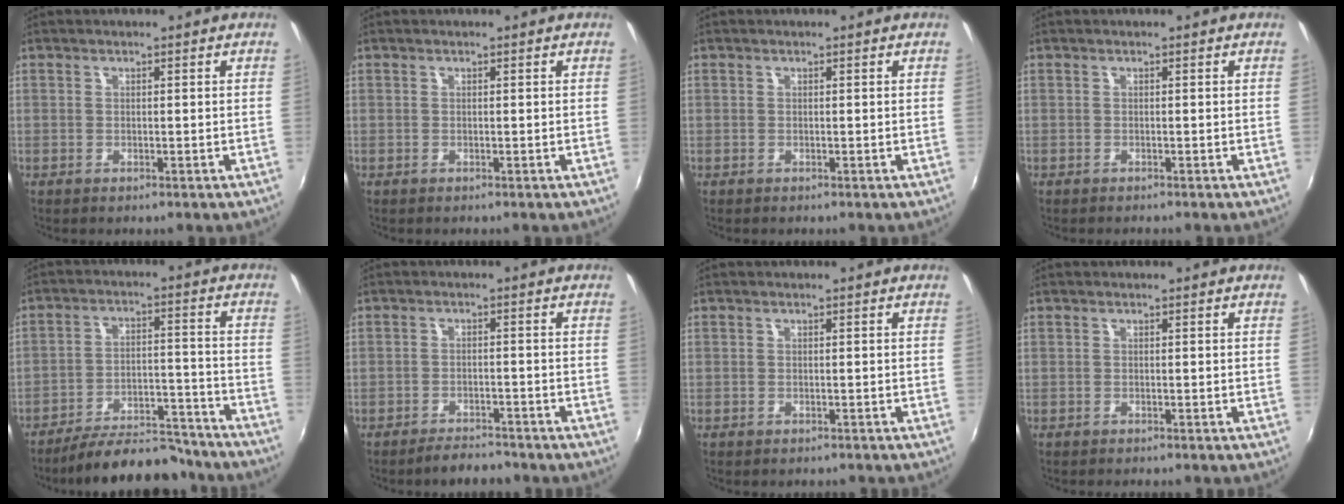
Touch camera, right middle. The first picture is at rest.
{"total": 0.0}
{"total": 0.0}
{"total": 0.8, "force": [-0.7, 0.0, 0.2], "torque": [-0.002, -0.005, -0.012]}
{"total": 16.7, "force": [-14.9, 4.2, 6.1], "torque": [-0.114, 0.014, -0.203]}
{"total": 4.3, "force": [-3.9, 1.1, 1.4], "torque": [-0.040, 0.001, -0.061]}
{"total": 1.0, "force": [-0.8, 0.3, 0.4], "torque": [-0.010, -0.003, -0.009]}
{"total": 0.5, "force": [-0.5, 0.0, 0.1], "torque": [-0.001, -0.003, -0.010]}